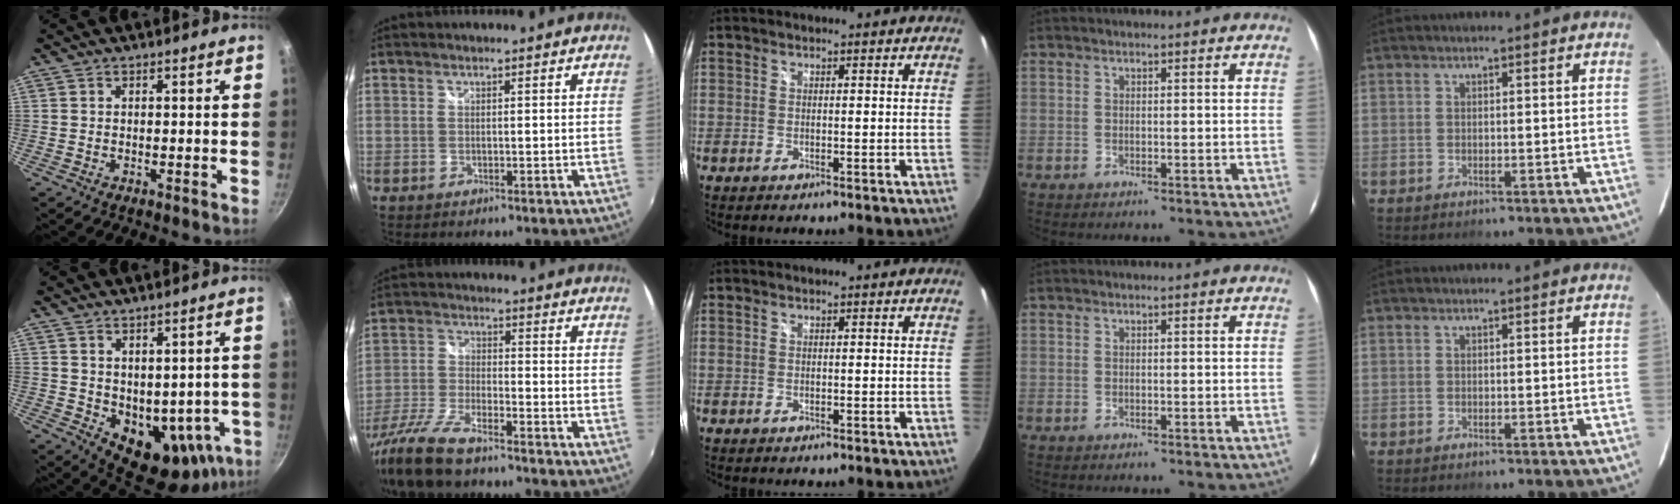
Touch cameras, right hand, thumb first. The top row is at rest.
{"thumb": {"total": 13.4, "force": [-0.8, 9.2, 9.7], "torque": [-0.096, -0.008, 0.021]}, "index": {"total": 13.6, "force": [-10.7, 3.2, 7.9], "torque": [-0.173, -0.030, -0.209]}}